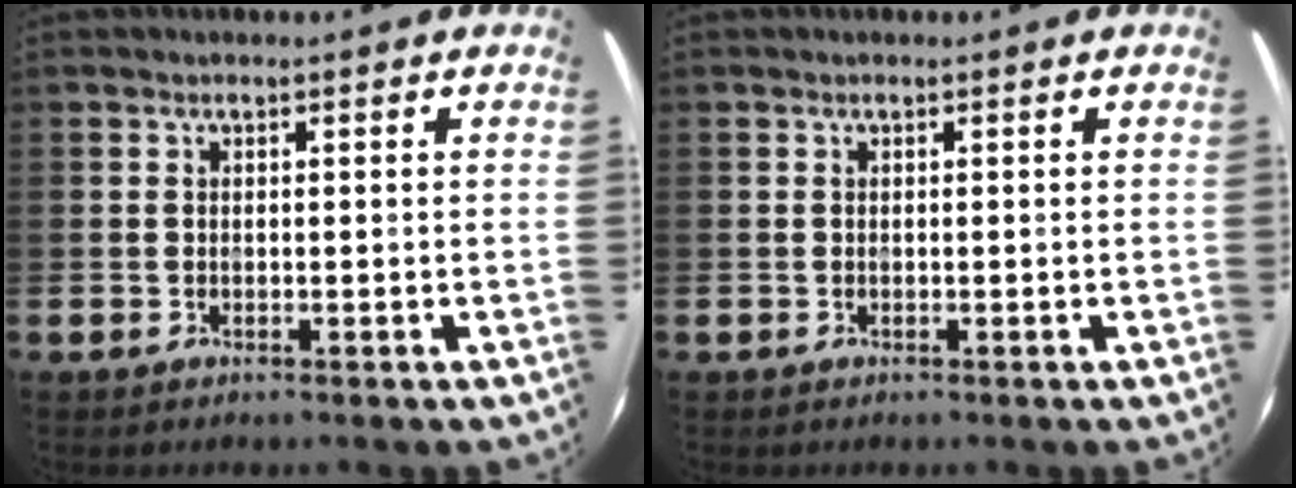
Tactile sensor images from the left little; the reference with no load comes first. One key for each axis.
{"total": 0.0}